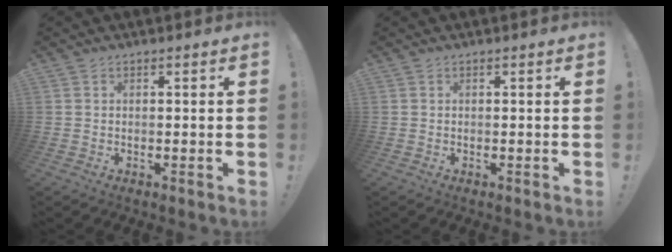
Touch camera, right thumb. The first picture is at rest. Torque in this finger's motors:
{"motor_torque": [0.00, 0.00, 0.00, 0.00, 0.00]}